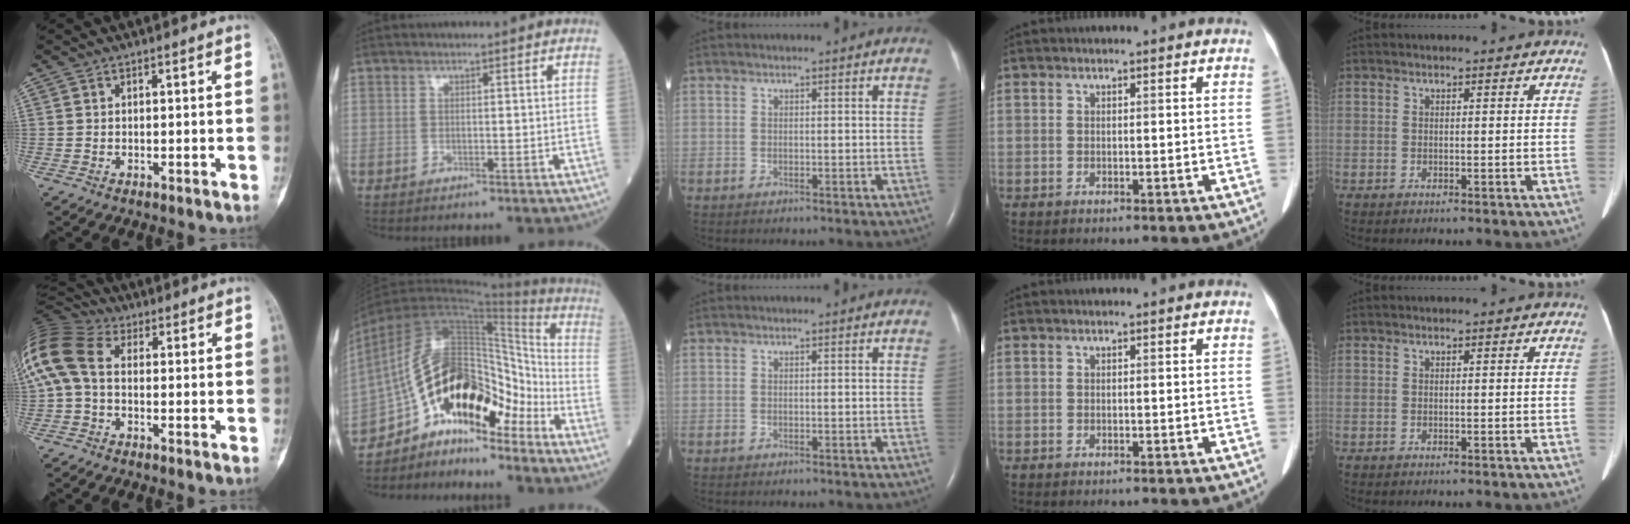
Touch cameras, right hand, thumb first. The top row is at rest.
{"thumb": {"total": 13.9, "force": [0.9, 8.8, 10.6], "torque": [-0.253, 0.030, 0.003]}, "index": {"total": 18.0, "force": [-12.3, 6.5, 11.5], "torque": [-0.208, 0.054, -0.216]}}